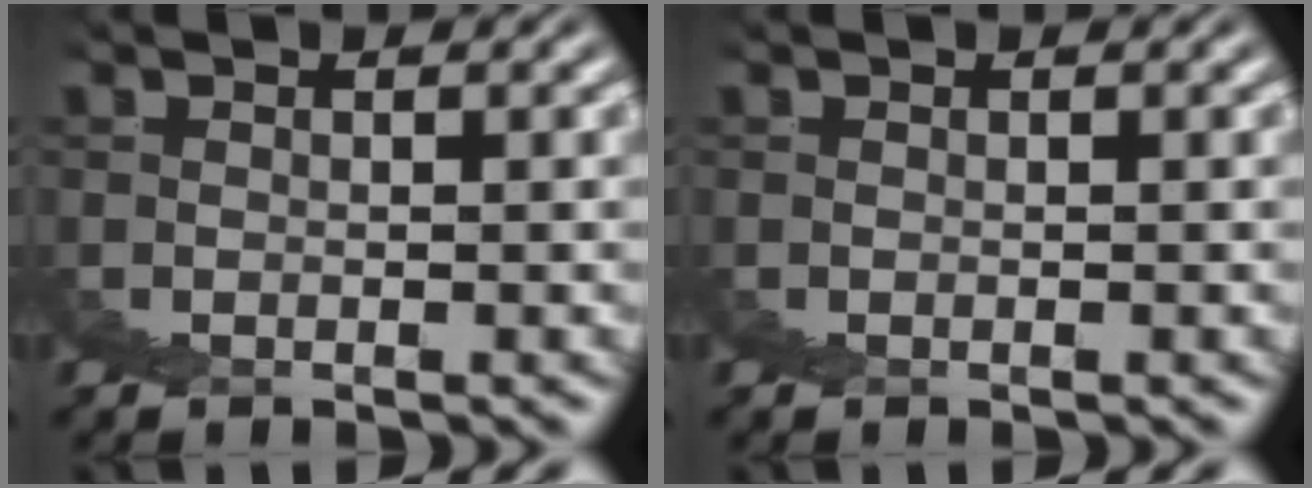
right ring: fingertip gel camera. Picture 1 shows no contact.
{"total": 0.0}